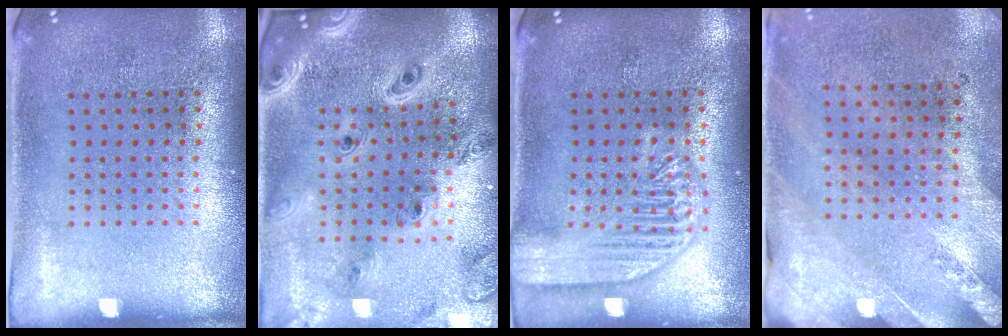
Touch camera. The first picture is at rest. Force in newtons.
{"total": 2.7, "press": 2.4, "slide": 1.3}
{"total": 3.7, "press": 3.7, "slide": 0.4}
{"total": 2.5, "press": 2.0, "slide": 1.4}